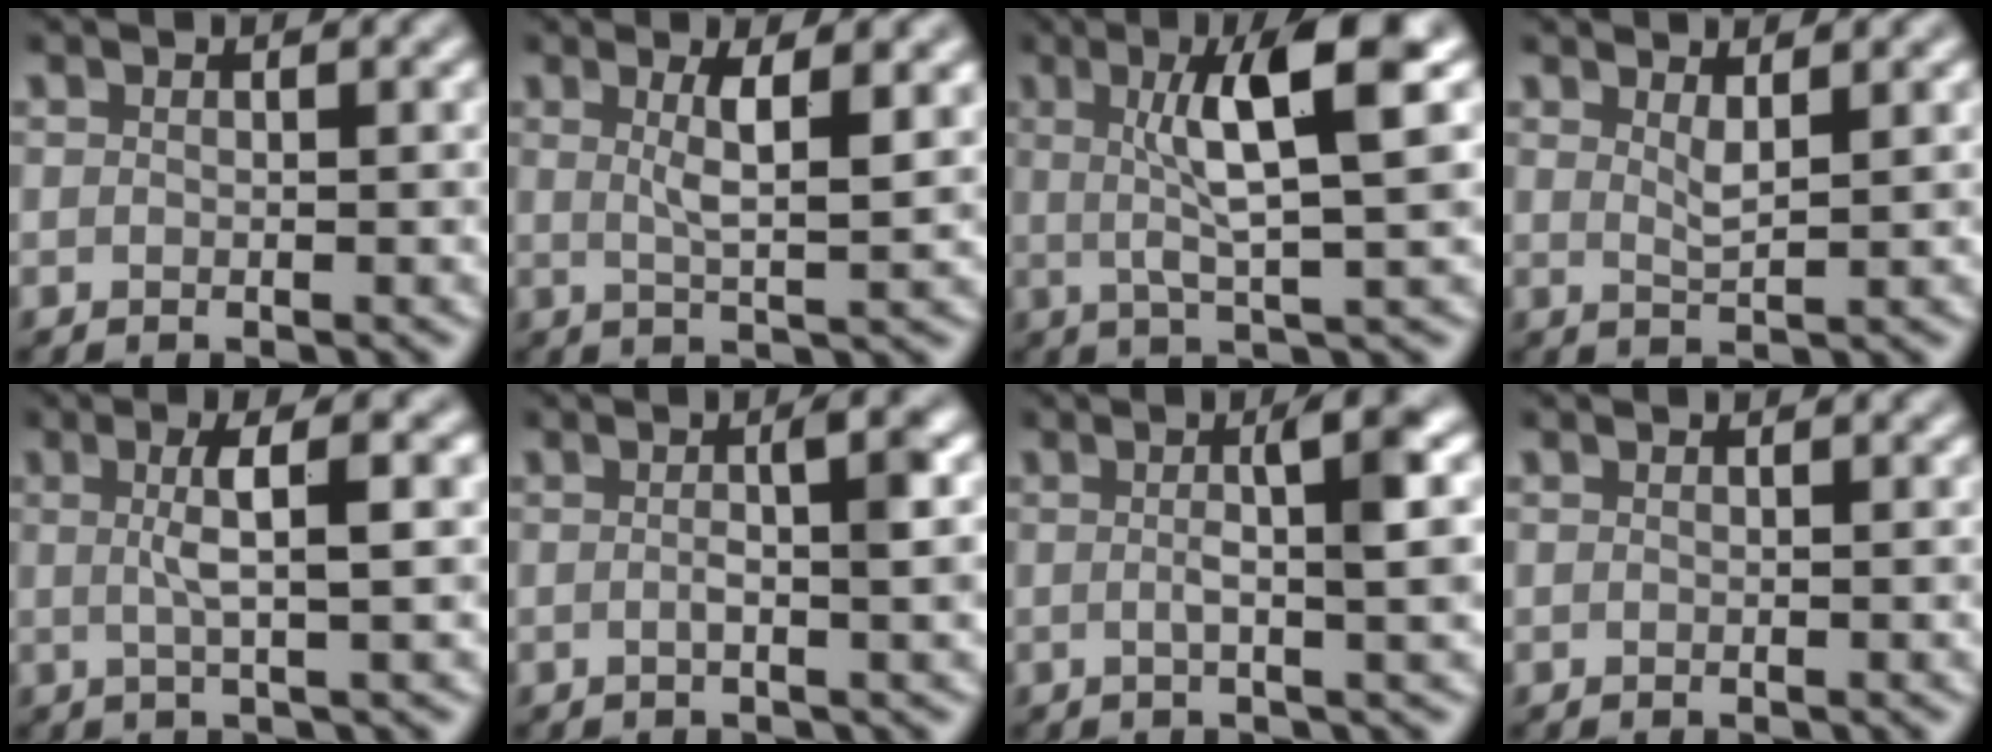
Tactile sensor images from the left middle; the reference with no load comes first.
{"total": 3.8, "force": [1.3, 0.9, 3.5], "torque": [-0.049, -0.004, 0.019]}
{"total": 7.0, "force": [1.7, 1.2, 6.7], "torque": [-0.102, 0.010, 0.026]}
{"total": 1.6, "force": [1.0, 0.3, 1.1], "torque": [-0.020, -0.003, 0.017]}
{"total": 4.2, "force": [0.6, 0.9, 4.1], "torque": [-0.062, 0.006, 0.006]}
{"total": 3.5, "force": [0.1, 0.7, 3.4], "torque": [-0.049, 0.009, -0.003]}
{"total": 4.8, "force": [0.5, 0.9, 4.7], "torque": [-0.067, 0.010, 0.001]}
{"total": 0.0}